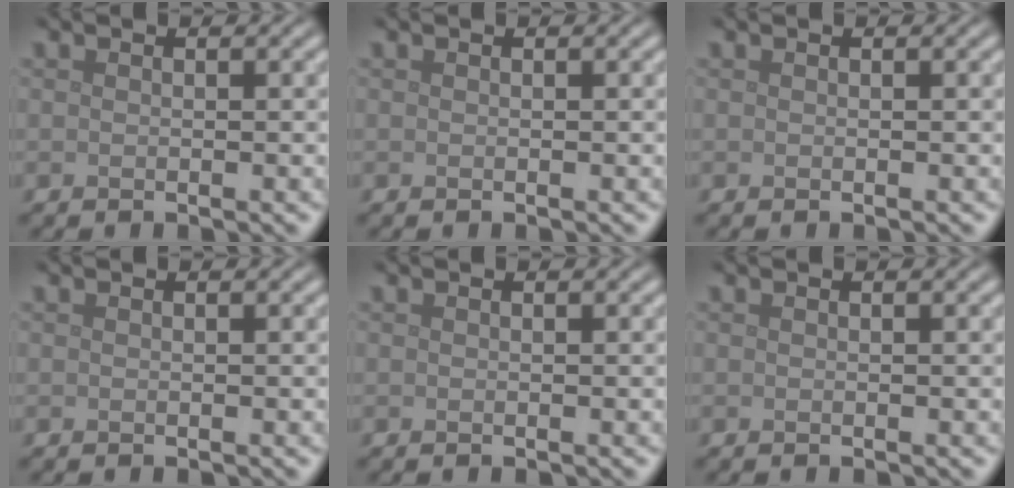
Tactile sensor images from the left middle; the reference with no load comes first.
{"total": 0.0}
{"total": 0.0}
{"total": 0.0}
{"total": 0.0}
{"total": 0.0}